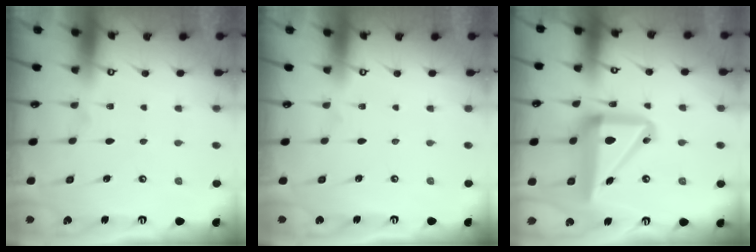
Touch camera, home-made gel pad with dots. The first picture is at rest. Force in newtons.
{"total": 0.0}
{"total": 17.4, "press": 17.2, "slide": 2.5}